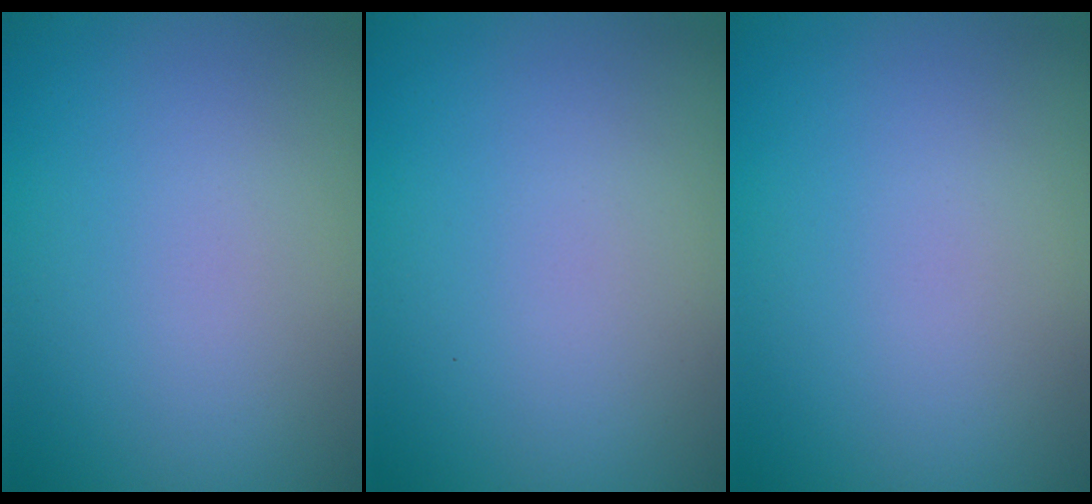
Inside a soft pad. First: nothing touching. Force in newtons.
{"total": 0.0}
{"total": 0.0}